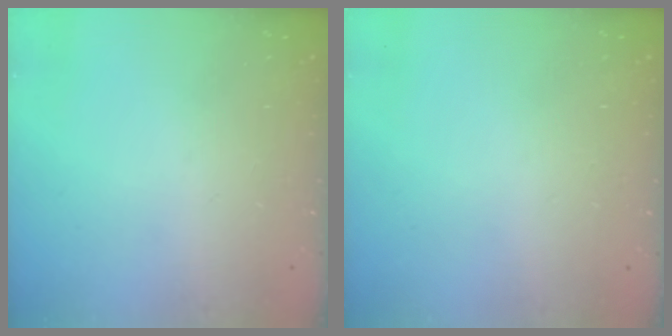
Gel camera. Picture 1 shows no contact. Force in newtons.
{"total": 2.6, "press": 2.6, "slide": 0.2}